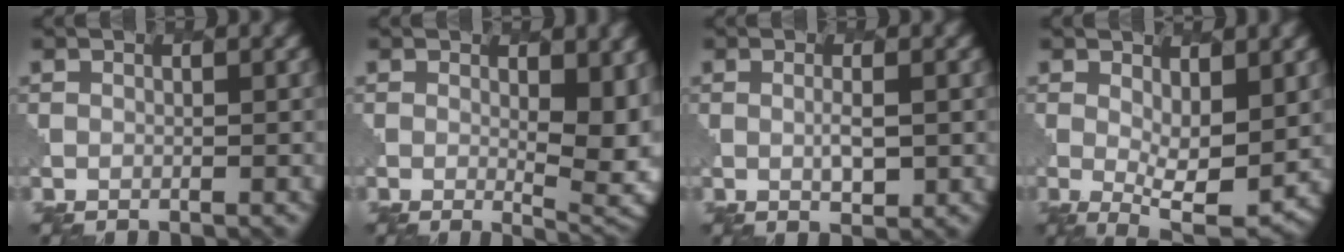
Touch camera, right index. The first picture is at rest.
{"total": 7.8, "force": [0.5, 3.4, 7.0], "torque": [-0.087, -0.014, 0.016]}
{"total": 1.6, "force": [0.4, 0.4, 1.5], "torque": [-0.032, -0.003, 0.008]}
{"total": 5.5, "force": [0.6, 2.2, 5.0], "torque": [-0.087, -0.012, 0.015]}